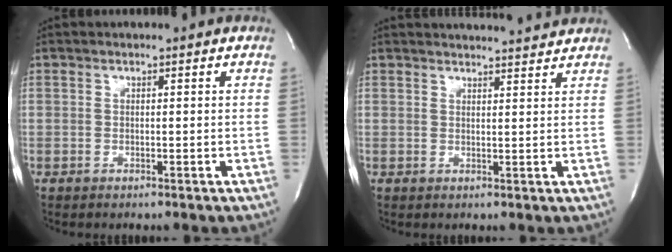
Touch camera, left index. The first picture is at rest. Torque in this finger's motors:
{"motor_torque": [-0.24, -0.11, -0.03, 0.00]}